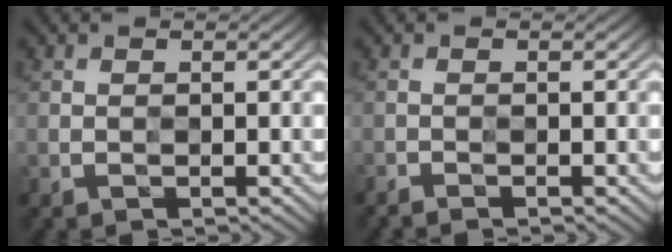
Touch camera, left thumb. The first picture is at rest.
{"total": 1.5, "force": [-1.3, 0.0, 0.9], "torque": [-0.016, -0.002, -0.022]}